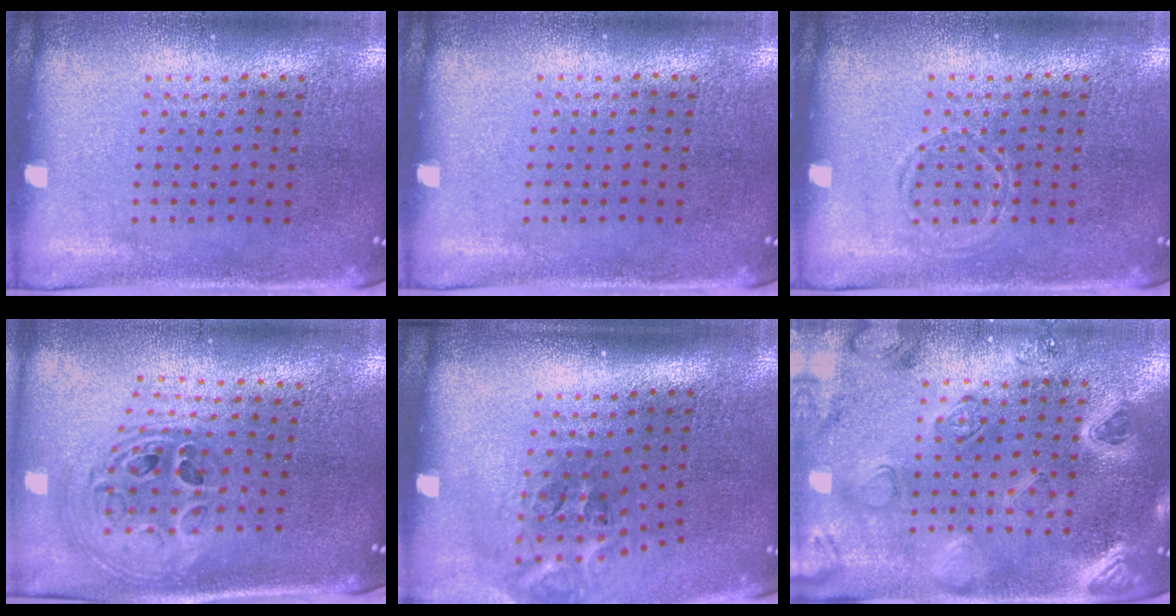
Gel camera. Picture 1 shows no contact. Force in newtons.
{"total": 0.0}
{"total": 0.8, "press": 0.8, "slide": 0.1}
{"total": 1.3, "press": 1.2, "slide": 0.6}
{"total": 2.3, "press": 1.4, "slide": 1.8}
{"total": 2.3, "press": 2.2, "slide": 0.4}